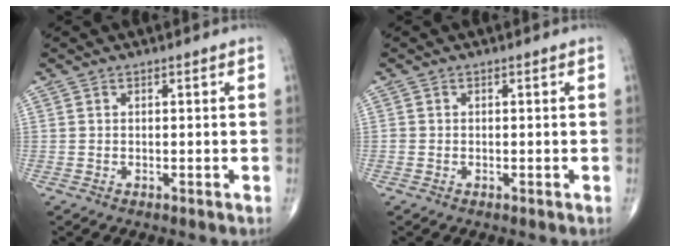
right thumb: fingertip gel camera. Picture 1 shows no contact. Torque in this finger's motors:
{"motor_torque": [0.64, 0.50, -0.15, 0.05, -0.03]}